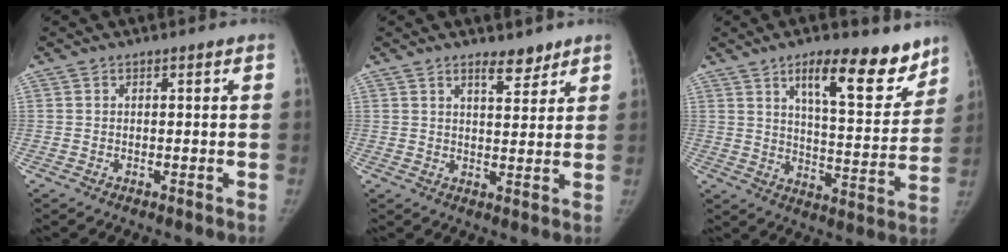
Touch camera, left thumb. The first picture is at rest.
{"total": 4.4, "force": [3.4, 1.7, 2.2], "torque": [-0.018, -0.026, 0.054]}
{"total": 16.5, "force": [10.7, 5.6, 11.2], "torque": [-0.111, -0.069, 0.165]}